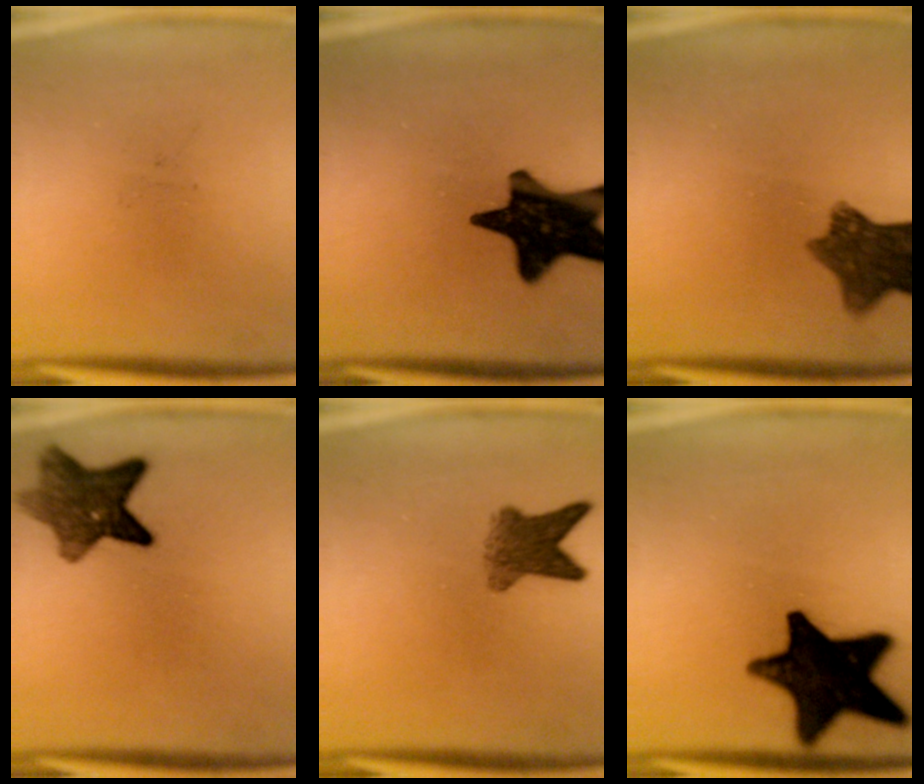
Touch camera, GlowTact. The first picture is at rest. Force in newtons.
{"total": 17.4}
{"total": 9.1}
{"total": 8.6}
{"total": 5.2}
{"total": 17.5}